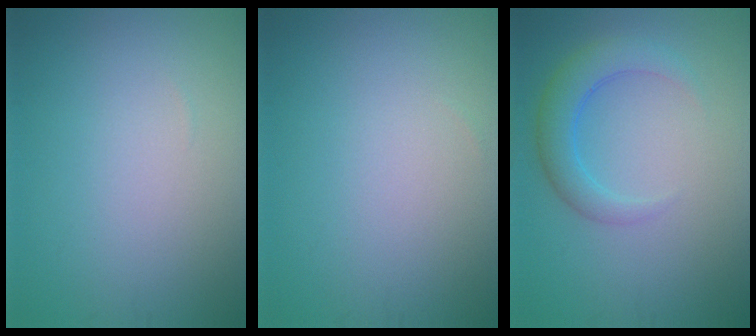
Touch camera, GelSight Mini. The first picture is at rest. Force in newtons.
{"total": 0.0}
{"total": 3.3, "press": 3.3, "slide": 0.3}